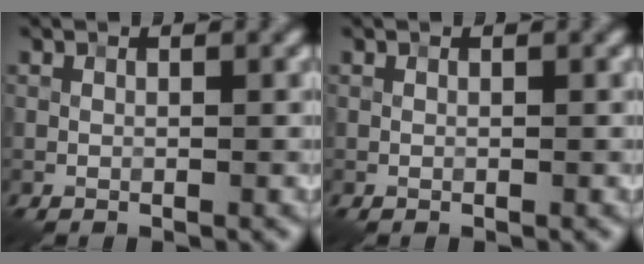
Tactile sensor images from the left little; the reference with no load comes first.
{"total": 0.0}